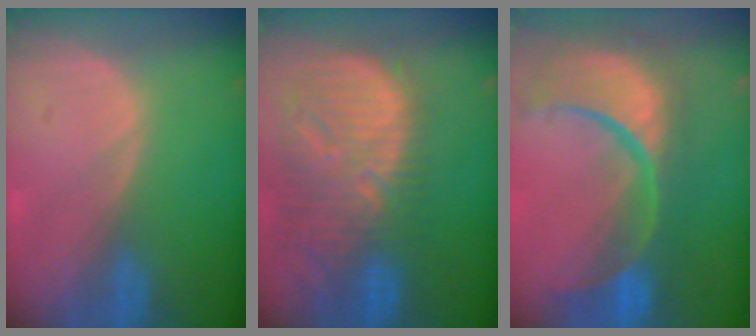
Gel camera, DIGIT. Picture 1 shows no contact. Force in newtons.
{"total": 13.5, "press": 11.7, "slide": 6.8}
{"total": 14.2, "press": 11.3, "slide": 8.7}